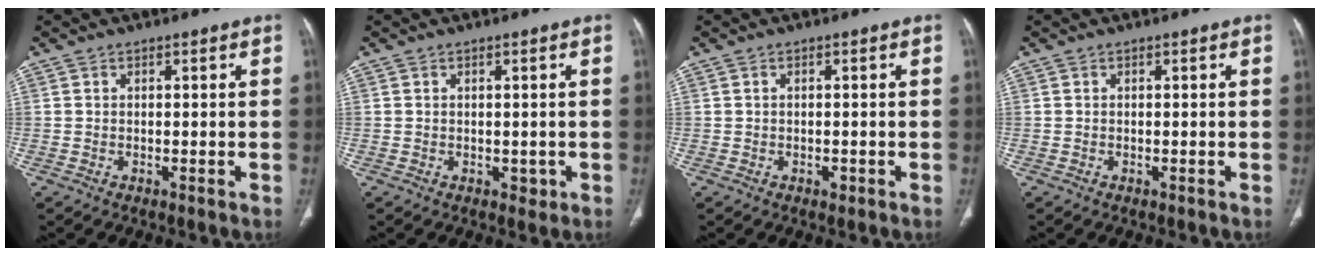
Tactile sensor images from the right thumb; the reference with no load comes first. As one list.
[{"total": 1.4, "force": [-0.3, 1.2, 0.7], "torque": [0.000, 0.002, -0.001]}, {"total": 1.0, "force": [-0.5, 0.6, 0.5], "torque": [-0.006, 0.001, -0.006]}, {"total": 0.0}]